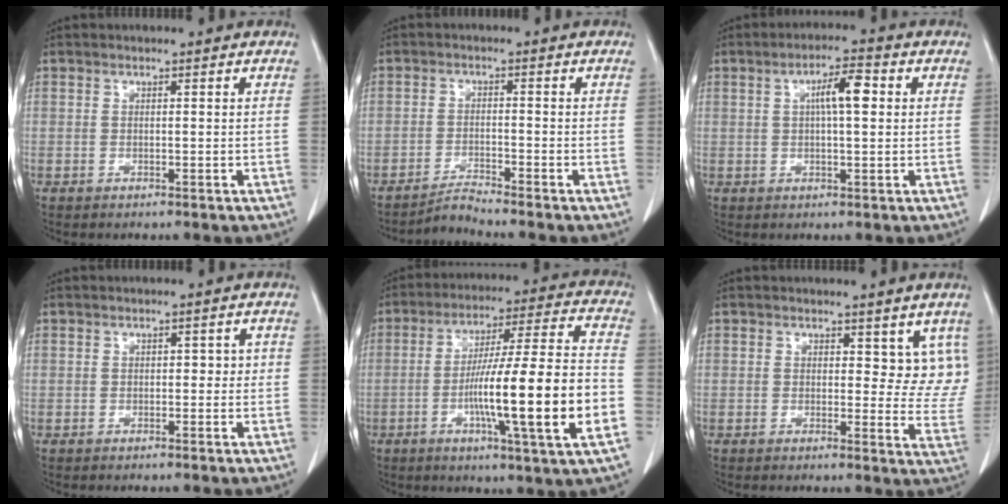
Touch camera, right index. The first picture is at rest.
{"total": 3.1, "force": [-2.8, -1.3, -0.1], "torque": [-0.004, -0.018, -0.054]}
{"total": 5.5, "force": [1.2, 1.1, 5.3], "torque": [-0.092, 0.012, 0.020]}
{"total": 1.7, "force": [-0.1, 1.1, 1.3], "torque": [-0.012, 0.014, -0.002]}
{"total": 20.0, "force": [-4.9, 0.0, 19.3], "torque": [-0.301, -0.002, -0.080]}
{"total": 6.1, "force": [3.6, 3.6, 3.3], "torque": [-0.014, -0.020, 0.033]}